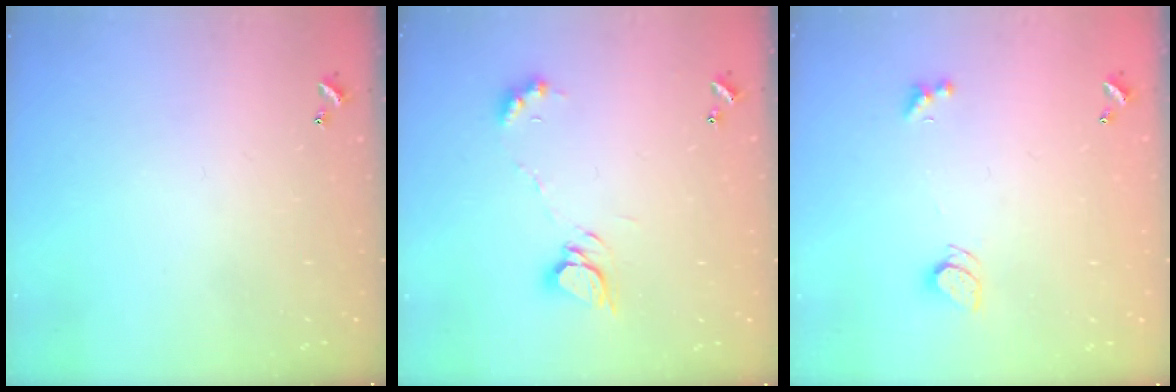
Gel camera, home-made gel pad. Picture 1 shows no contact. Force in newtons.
{"total": 6.8, "press": 6.8, "slide": 0.8}
{"total": 2.5, "press": 2.4, "slide": 0.7}